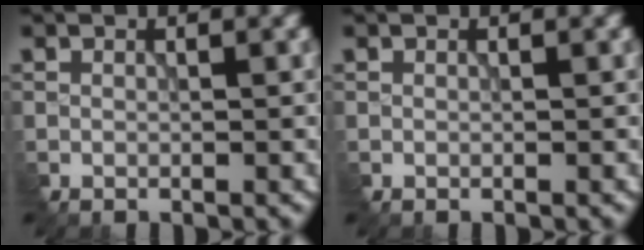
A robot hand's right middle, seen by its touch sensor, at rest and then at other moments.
{"total": 0.0}